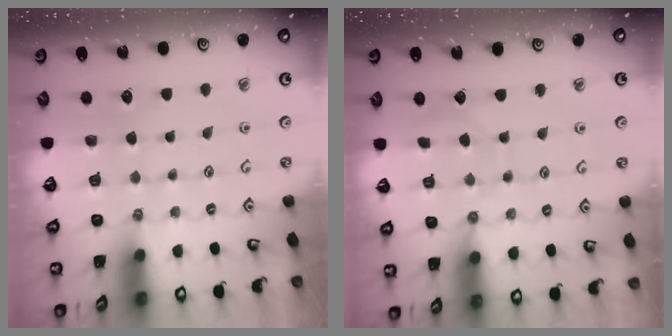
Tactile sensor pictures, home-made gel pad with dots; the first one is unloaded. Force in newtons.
{"total": 6.4, "press": 6.4, "slide": 0.5}